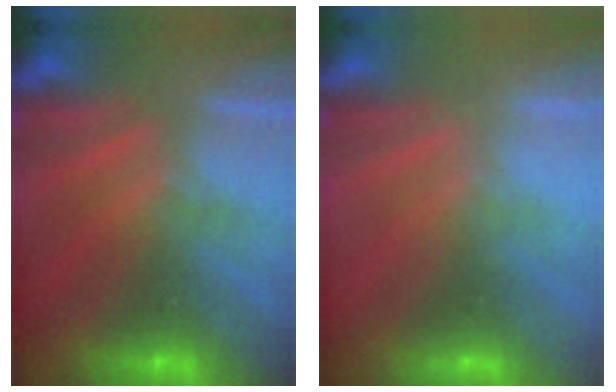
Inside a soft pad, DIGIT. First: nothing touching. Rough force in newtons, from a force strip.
{"total": 2.3}